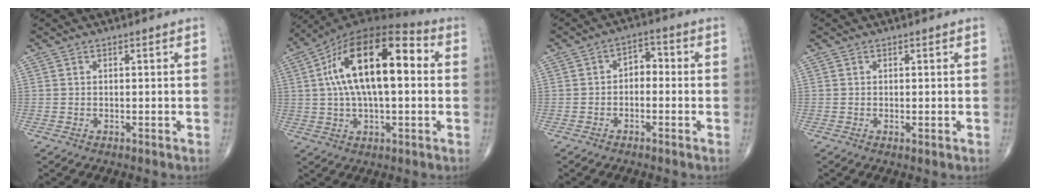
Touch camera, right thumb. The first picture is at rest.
{"total": 20.9, "force": [3.4, 9.5, 18.3], "torque": [-0.312, 0.031, 0.044]}
{"total": 4.0, "force": [-0.6, 2.7, 2.8], "torque": [-0.026, 0.022, -0.023]}
{"total": 0.8, "force": [0.0, 0.1, 0.8], "torque": [-0.013, -0.003, -0.001]}